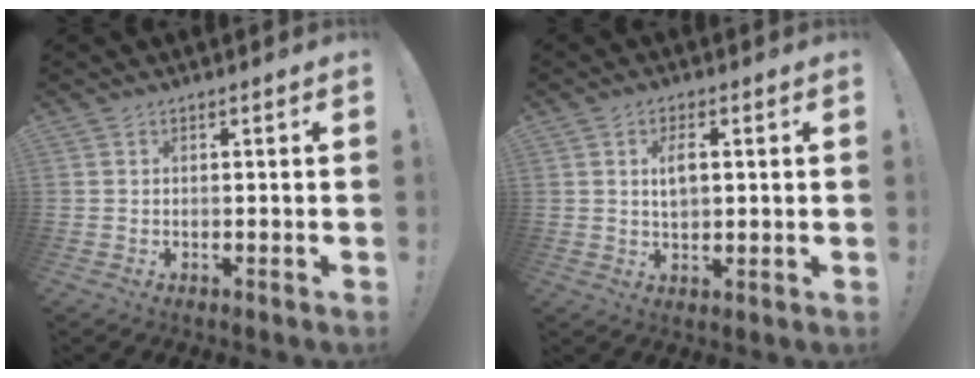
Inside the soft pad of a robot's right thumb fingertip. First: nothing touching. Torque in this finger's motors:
{"motor_torque": [0.28, 0.87, 0.22, -0.06, -0.06]}